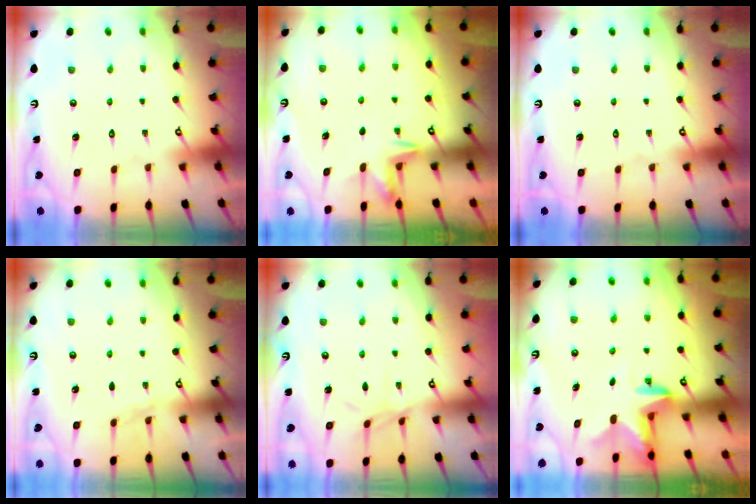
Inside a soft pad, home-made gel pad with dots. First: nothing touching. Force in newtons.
{"total": 3.2, "press": 3.2, "slide": 0.5}
{"total": 0.0}
{"total": 2.1, "press": 2.0, "slide": 0.3}
{"total": 5.5, "press": 5.5, "slide": 0.3}
{"total": 2.8, "press": 2.7, "slide": 0.5}